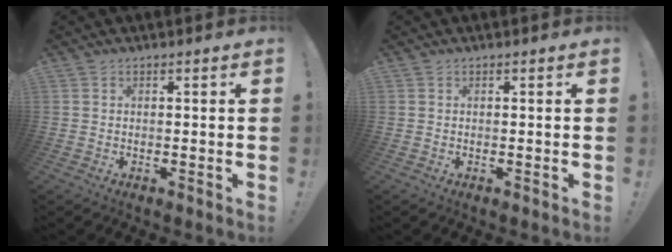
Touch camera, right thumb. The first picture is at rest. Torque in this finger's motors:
{"motor_torque": [-0.01, 0.01, 0.00, 0.00, 0.03]}